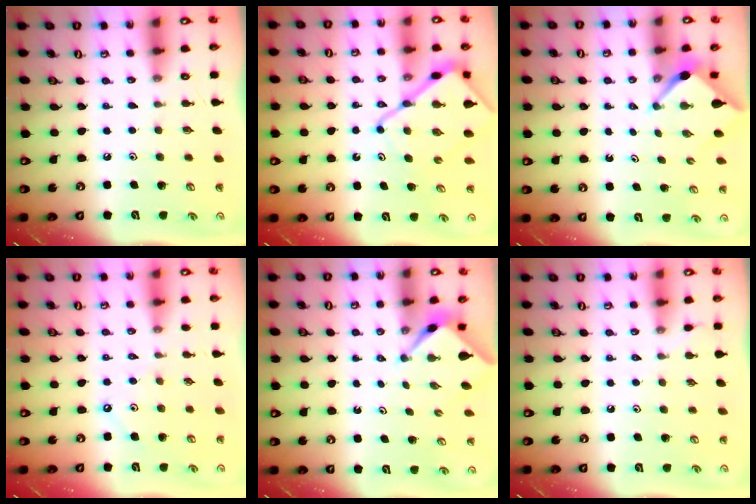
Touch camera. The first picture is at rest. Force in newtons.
{"total": 14.1, "press": 14.0, "slide": 1.6}
{"total": 2.7, "press": 2.6, "slide": 0.3}
{"total": 2.9, "press": 2.9, "slide": 0.5}
{"total": 2.1, "press": 2.1, "slide": 0.3}
{"total": 2.9, "press": 2.9, "slide": 0.5}